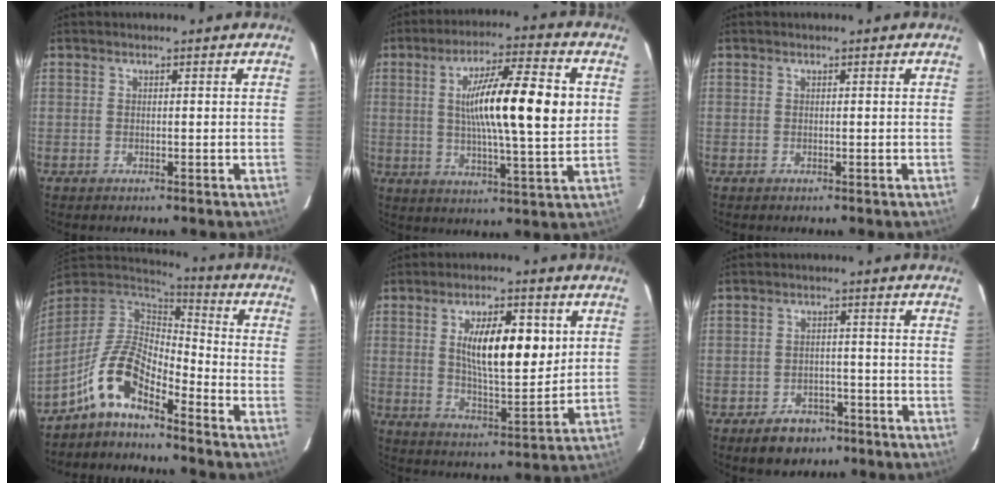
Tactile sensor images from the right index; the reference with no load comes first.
{"total": 16.1, "force": [2.3, 1.6, 15.9], "torque": [-0.264, 0.010, 0.033]}
{"total": 0.0}
{"total": 9.7, "force": [-6.5, 3.2, 6.5], "torque": [-0.148, 0.026, -0.129]}
{"total": 12.6, "force": [3.3, 3.8, 11.6], "torque": [-0.199, 0.003, 0.059]}
{"total": 5.5, "force": [-3.6, 3.7, 2.0], "torque": [-0.032, 0.005, -0.048]}